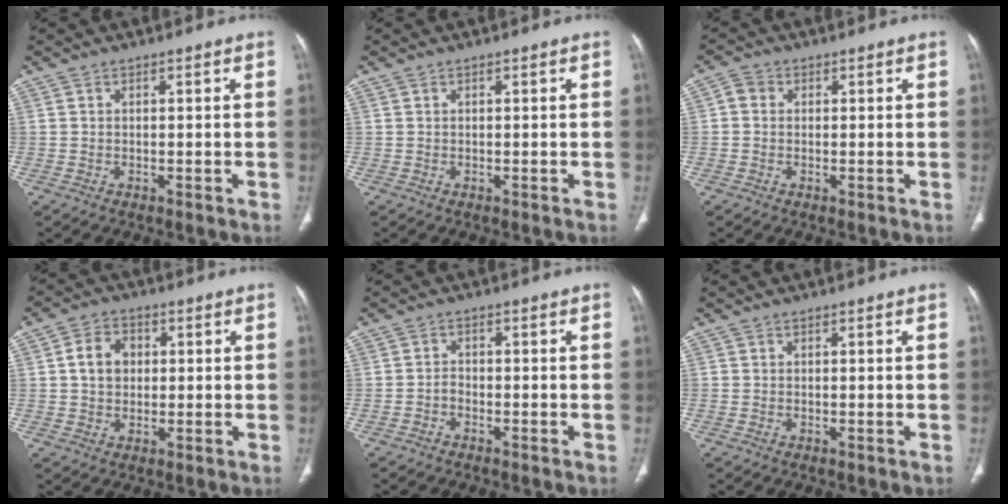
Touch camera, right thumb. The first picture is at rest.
{"total": 0.0}
{"total": 2.5, "force": [0.2, 2.2, 1.1], "torque": [-0.015, 0.007, -0.001]}
{"total": 6.3, "force": [0.9, 5.0, 3.7], "torque": [-0.047, 0.006, 0.011]}
{"total": 1.5, "force": [-1.2, 0.8, 0.6], "torque": [-0.008, 0.013, -0.023]}
{"total": 0.0}